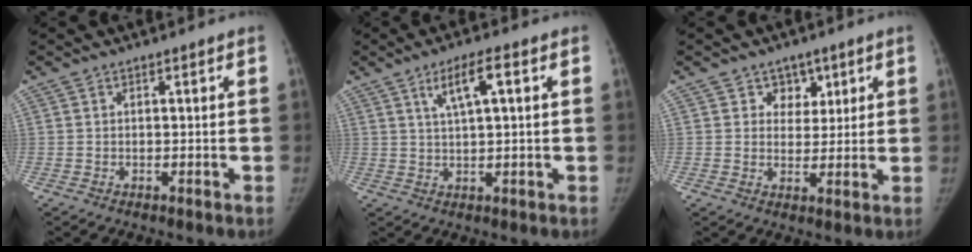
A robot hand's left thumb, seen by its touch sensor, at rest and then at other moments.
{"total": 6.0, "force": [2.2, 1.3, 5.4], "torque": [-0.098, 0.005, 0.042]}
{"total": 4.3, "force": [2.3, 3.6, 0.8], "torque": [0.024, -0.009, 0.033]}